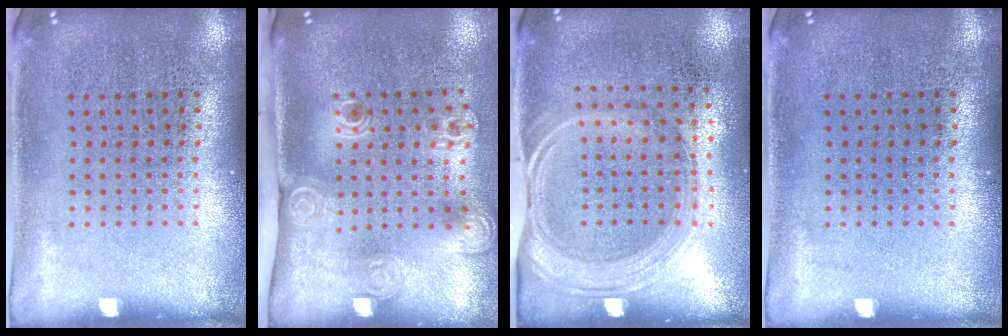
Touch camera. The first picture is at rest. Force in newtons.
{"total": 2.1, "press": 1.5, "slide": 1.5}
{"total": 1.6, "press": 1.4, "slide": 0.9}
{"total": 0.0}